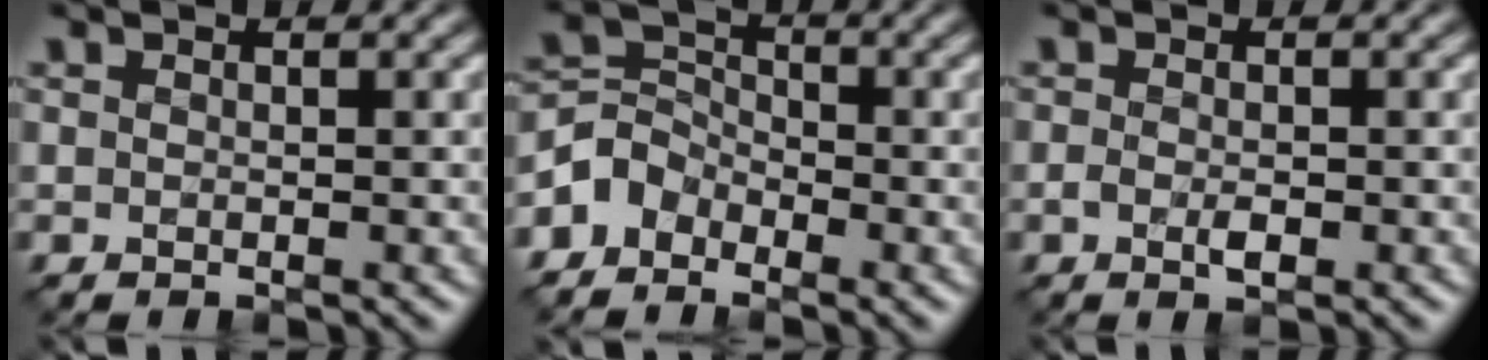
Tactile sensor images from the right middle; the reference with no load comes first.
{"total": 3.1, "force": [-2.1, 2.2, 0.8], "torque": [-0.017, 0.008, -0.053]}
{"total": 1.6, "force": [-0.5, 0.8, 1.3], "torque": [-0.026, -0.003, -0.010]}